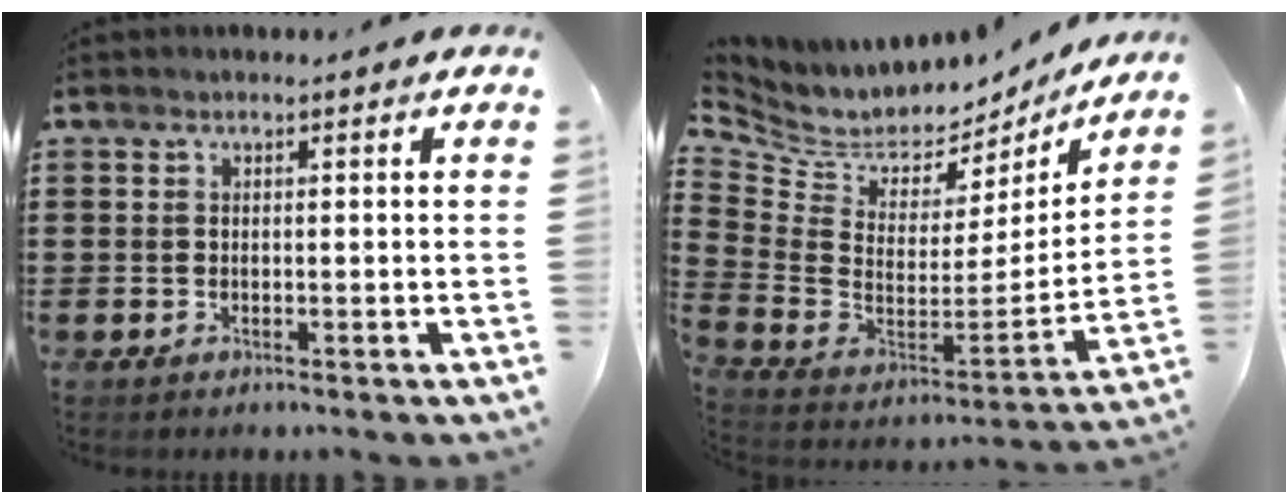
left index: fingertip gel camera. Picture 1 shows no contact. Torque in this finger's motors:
{"motor_torque": [1.24, -0.57, 0.08, 0.00]}